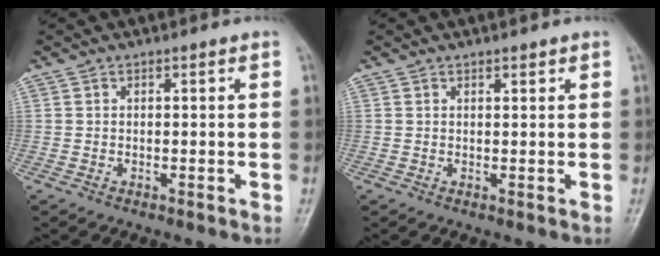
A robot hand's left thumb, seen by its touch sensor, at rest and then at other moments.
{"total": 1.0, "force": [0.8, 0.3, 0.5], "torque": [-0.007, -0.004, 0.012]}